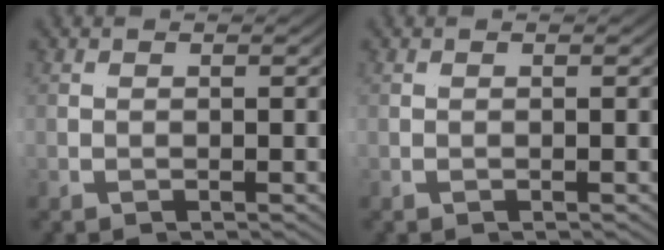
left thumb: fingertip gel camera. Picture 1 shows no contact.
{"total": 0.0}